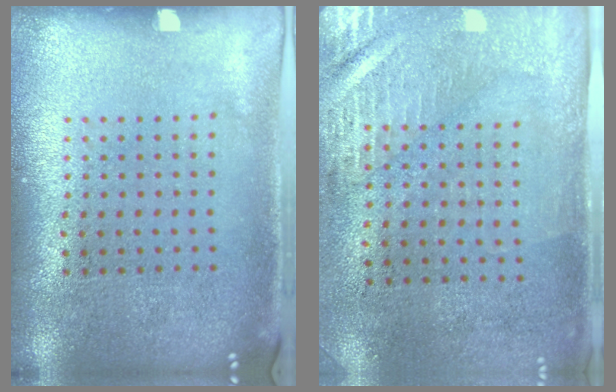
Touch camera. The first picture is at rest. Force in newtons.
{"total": 2.9, "press": 2.5, "slide": 1.5}